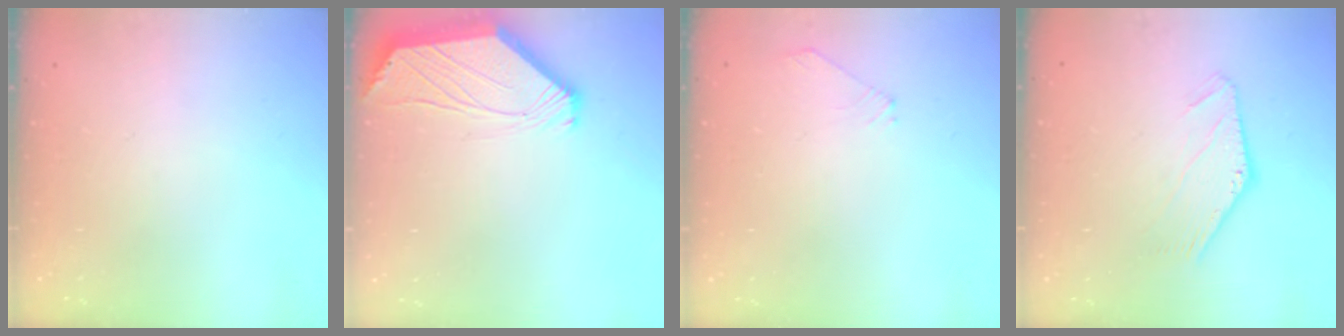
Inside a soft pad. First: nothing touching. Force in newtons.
{"total": 2.4, "press": 2.4, "slide": 0.6}
{"total": 0.0}
{"total": 0.6, "press": 0.6, "slide": 0.1}